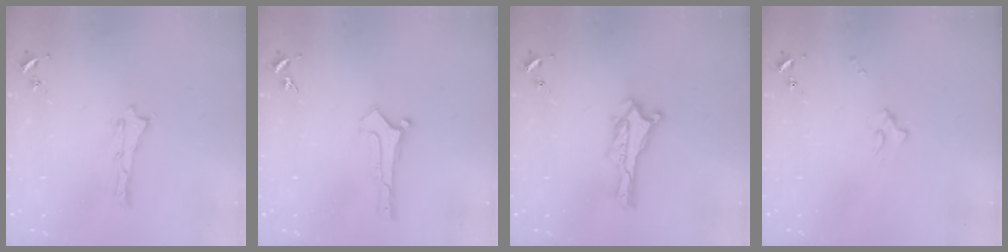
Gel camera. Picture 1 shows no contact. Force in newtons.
{"total": 0.0}
{"total": 0.0}
{"total": 1.7, "press": 1.6, "slide": 0.2}